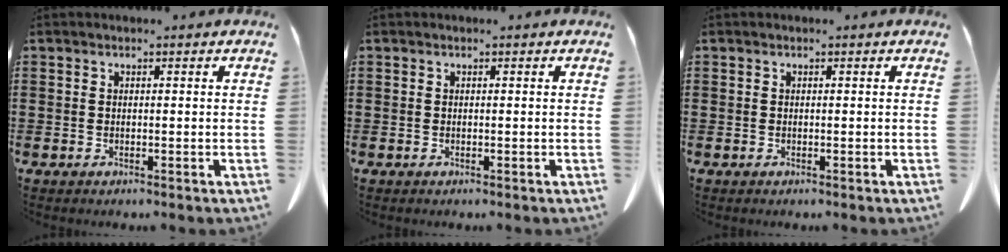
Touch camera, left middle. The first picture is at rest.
{"total": 0.0}
{"total": 0.0}